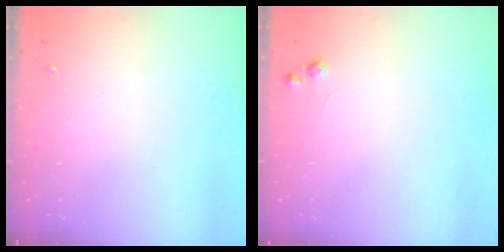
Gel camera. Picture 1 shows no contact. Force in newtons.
{"total": 4.9, "press": 4.8, "slide": 0.8}